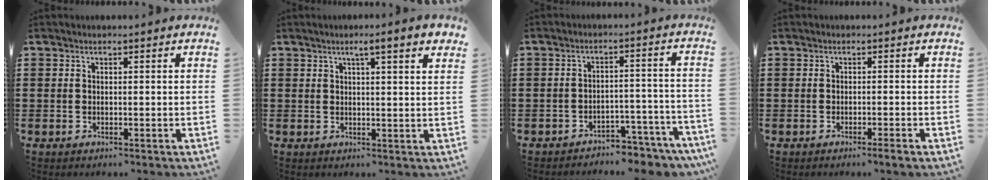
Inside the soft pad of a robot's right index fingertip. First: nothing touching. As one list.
[{"total": 3.1, "force": [1.9, -0.1, 2.5], "torque": [-0.044, -0.003, 0.030]}, {"total": 4.5, "force": [-4.4, 0.5, 0.7], "torque": [-0.015, 0.011, -0.091]}, {"total": 1.0, "force": [-0.7, -0.1, 0.7], "torque": [-0.012, -0.002, -0.014]}]